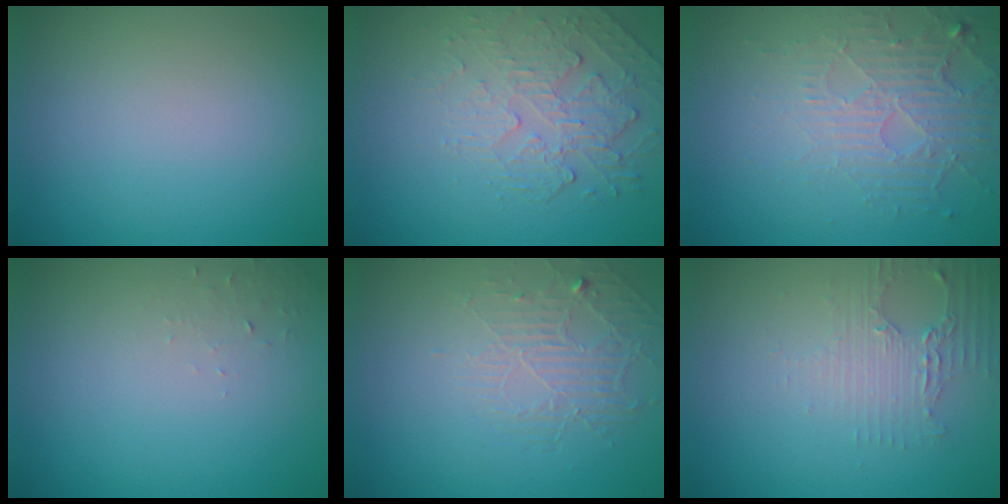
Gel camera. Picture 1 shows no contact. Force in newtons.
{"total": 2.4, "press": 1.7, "slide": 1.7}
{"total": 5.3, "press": 3.4, "slide": 4.1}
{"total": 1.0, "press": 0.9, "slide": 0.1}
{"total": 2.0, "press": 1.1, "slide": 1.7}
{"total": 2.4, "press": 2.3, "slide": 0.9}